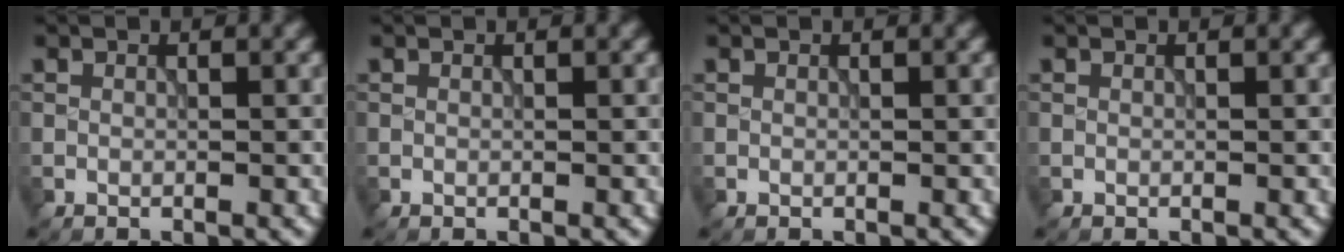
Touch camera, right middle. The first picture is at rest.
{"total": 0.0}
{"total": 0.0}
{"total": 0.0}